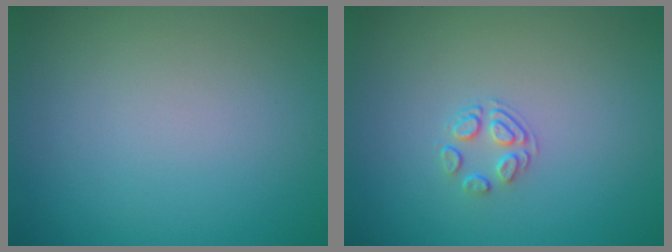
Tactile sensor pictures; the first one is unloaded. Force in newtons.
{"total": 1.7, "press": 1.0, "slide": 1.4}